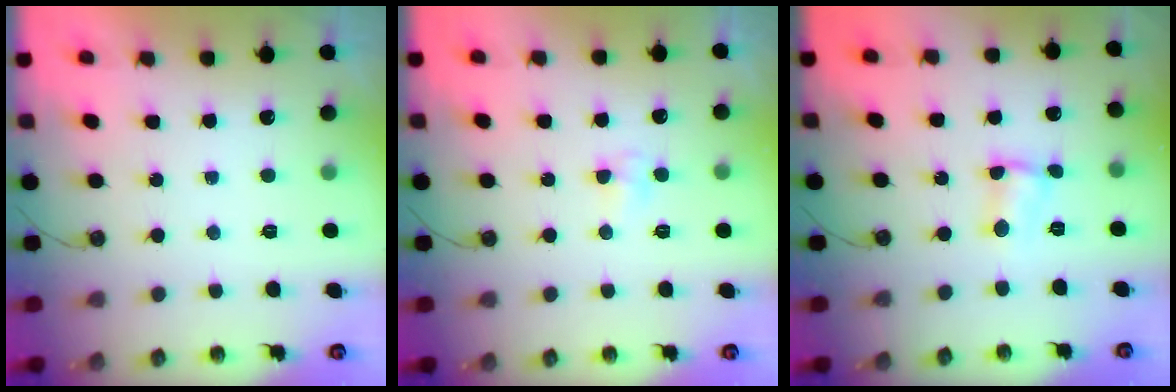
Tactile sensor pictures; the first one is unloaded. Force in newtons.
{"total": 3.5, "press": 3.4, "slide": 0.5}
{"total": 2.1, "press": 2.1, "slide": 0.2}